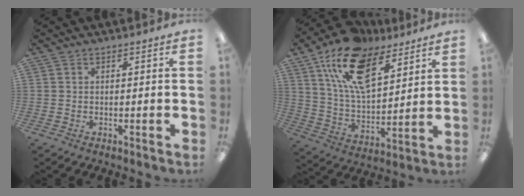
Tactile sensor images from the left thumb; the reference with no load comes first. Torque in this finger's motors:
{"motor_torque": [0.48, 0.45, 1.23, -1.54, 0.54]}